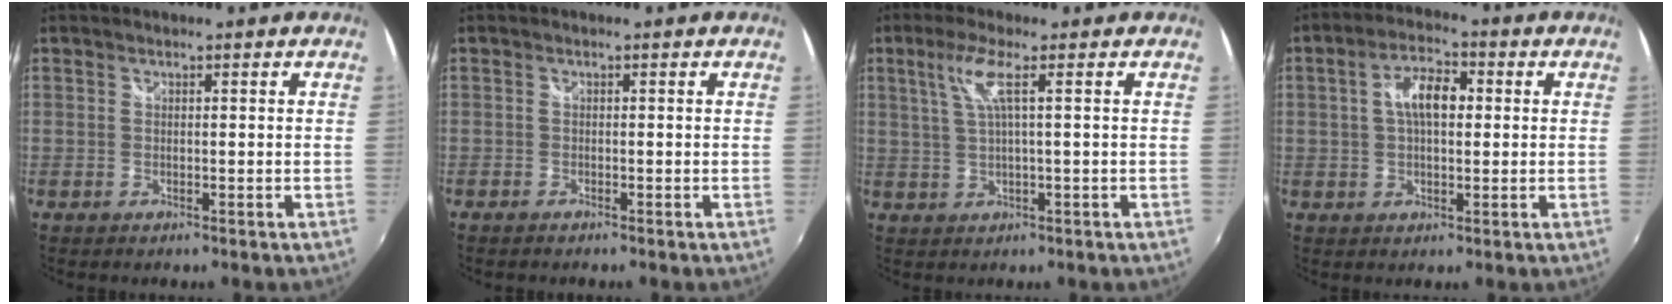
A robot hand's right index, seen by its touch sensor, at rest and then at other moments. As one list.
[{"total": 0.9, "force": [-0.9, 0.3, 0.2], "torque": [-0.008, -0.004, -0.018]}, {"total": 4.6, "force": [1.6, -0.4, 4.4], "torque": [-0.084, 0.002, 0.037]}, {"total": 7.0, "force": [0.9, 3.6, 5.9], "torque": [-0.108, 0.016, 0.014]}]